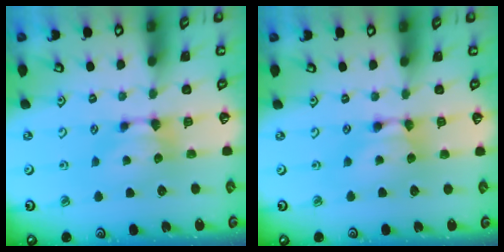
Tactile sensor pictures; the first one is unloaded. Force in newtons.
{"total": 1.7, "press": 1.6, "slide": 0.2}